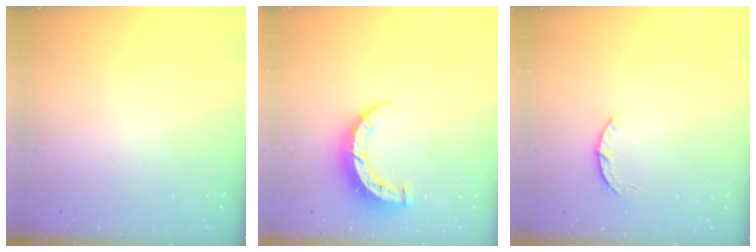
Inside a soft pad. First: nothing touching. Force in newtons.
{"total": 7.9, "press": 7.9, "slide": 0.2}
{"total": 3.0, "press": 3.0, "slide": 0.5}